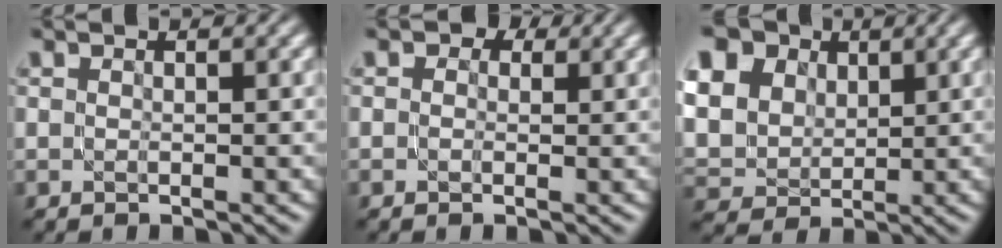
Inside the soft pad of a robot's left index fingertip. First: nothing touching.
{"total": 2.2, "force": [0.8, 1.6, 1.2], "torque": [-0.009, 0.002, -0.011]}
{"total": 15.6, "force": [7.2, 12.0, 6.9], "torque": [-0.204, 0.034, 0.126]}